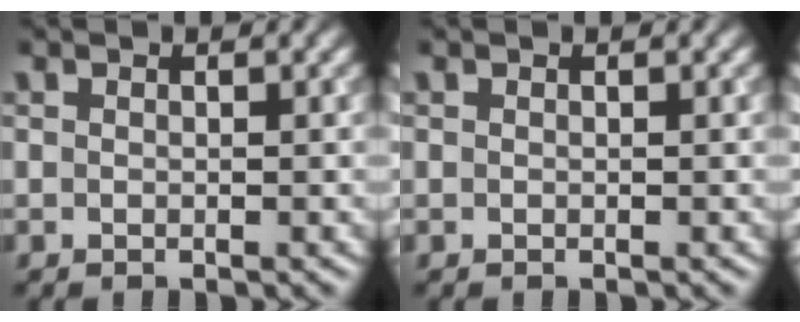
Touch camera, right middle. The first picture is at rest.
{"total": 0.0}